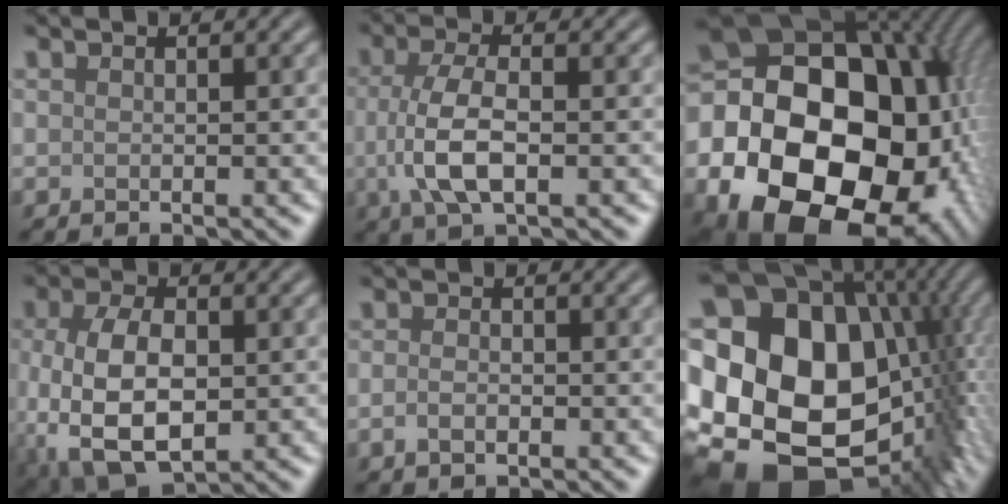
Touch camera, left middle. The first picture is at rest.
{"total": 5.3, "force": [-0.6, 2.2, 4.8], "torque": [-0.108, 0.000, -0.014]}
{"total": 27.2, "force": [-6.6, 21.9, 14.7], "torque": [-0.274, -0.046, -0.147]}
{"total": 8.6, "force": [-1.5, 5.1, 6.9], "torque": [-0.155, -0.016, -0.023]}
{"total": 1.4, "force": [-0.5, 0.8, 1.0], "torque": [-0.022, 0.000, -0.013]}
{"total": 21.4, "force": [-1.5, 16.1, 14.1], "torque": [-0.257, -0.005, 0.003]}